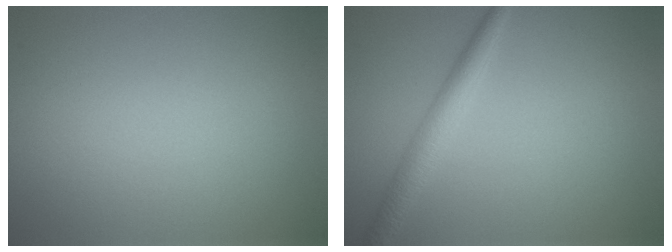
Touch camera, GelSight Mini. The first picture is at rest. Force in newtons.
{"total": 2.5, "press": 2.5, "slide": 0.1}